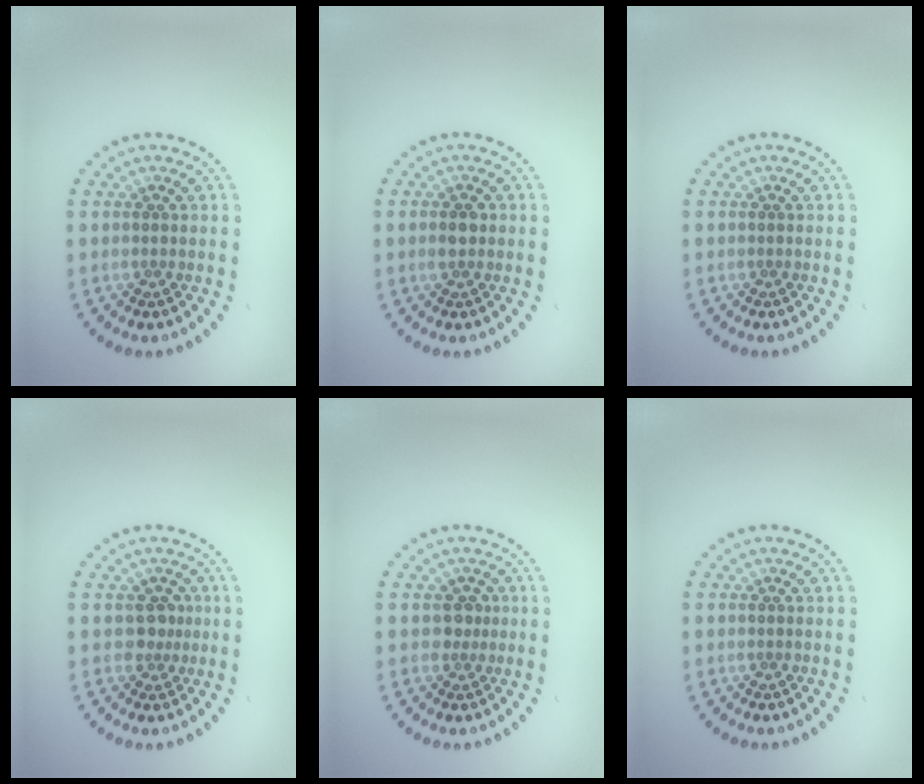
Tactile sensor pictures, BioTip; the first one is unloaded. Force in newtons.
{"total": 1.3, "press": 1.3, "slide": 0.0}
{"total": 0.0}
{"total": 1.5, "press": 1.2, "slide": 1.0}
{"total": 1.3, "press": 1.0, "slide": 0.8}
{"total": 0.0}